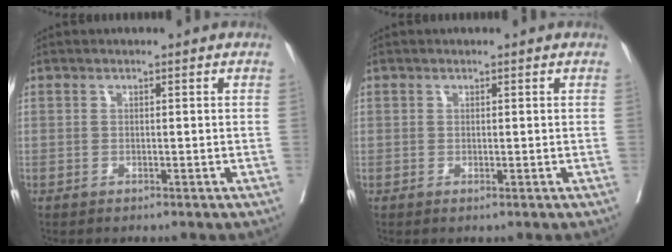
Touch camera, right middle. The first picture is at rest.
{"total": 0.0}